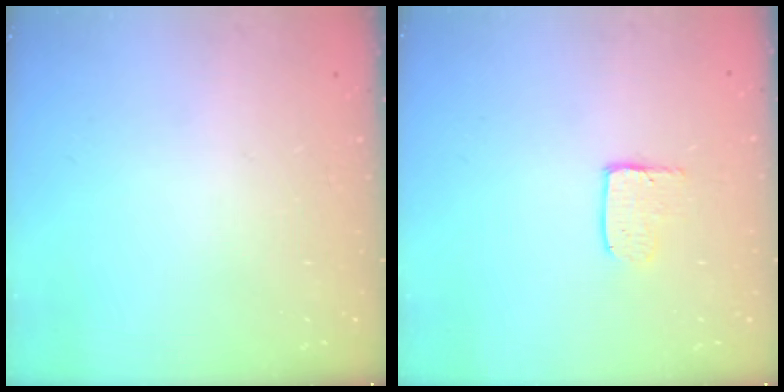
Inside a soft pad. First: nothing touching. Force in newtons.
{"total": 3.9, "press": 3.9, "slide": 0.4}